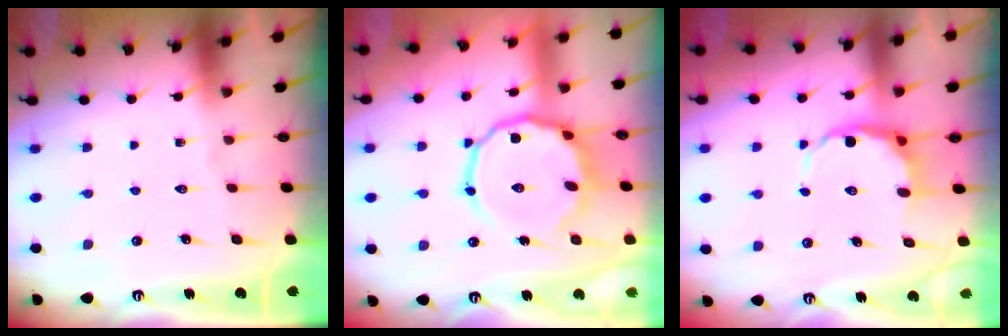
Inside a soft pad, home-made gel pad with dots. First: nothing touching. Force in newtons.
{"total": 12.9, "press": 12.8, "slide": 1.6}
{"total": 7.4, "press": 7.2, "slide": 1.6}